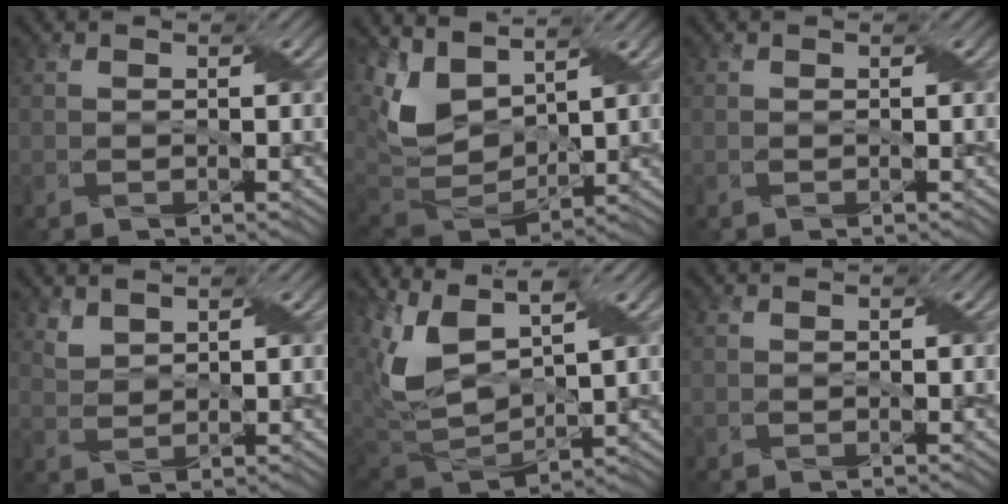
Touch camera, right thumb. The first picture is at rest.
{"total": 10.0, "force": [4.7, 5.7, 6.8], "torque": [-0.187, 0.006, 0.094]}
{"total": 0.0}
{"total": 2.2, "force": [1.9, 0.9, 0.8], "torque": [-0.027, 0.000, 0.045]}
{"total": 10.8, "force": [4.2, 5.2, 8.5], "torque": [-0.227, 0.007, 0.087]}
{"total": 0.0}